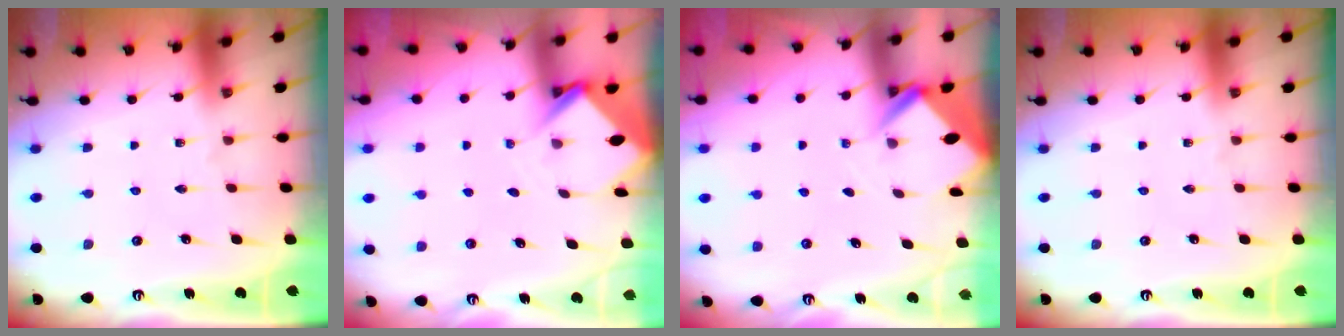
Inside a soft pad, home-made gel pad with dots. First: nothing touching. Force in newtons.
{"total": 3.2, "press": 3.2, "slide": 0.2}
{"total": 2.4, "press": 2.4, "slide": 0.1}
{"total": 0.0}